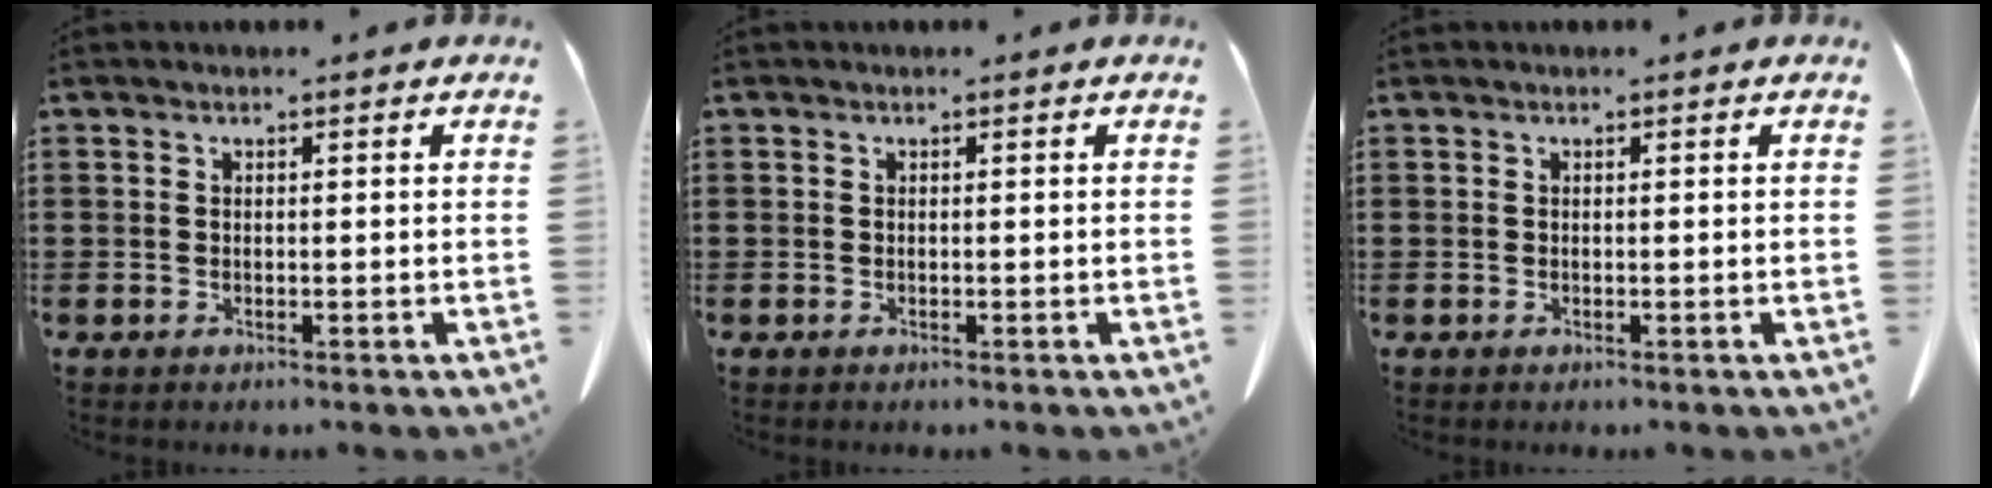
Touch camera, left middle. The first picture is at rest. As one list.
[{"total": 0.0}, {"total": 0.0}]